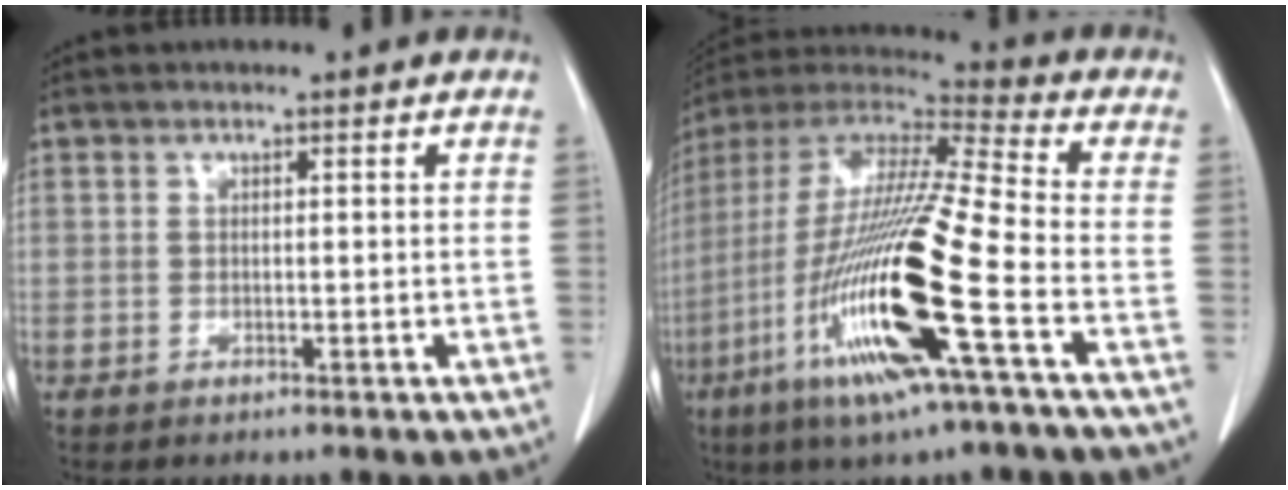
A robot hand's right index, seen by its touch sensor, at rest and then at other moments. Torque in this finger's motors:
{"motor_torque": [2.14, 0.00, 1.05, 0.21]}